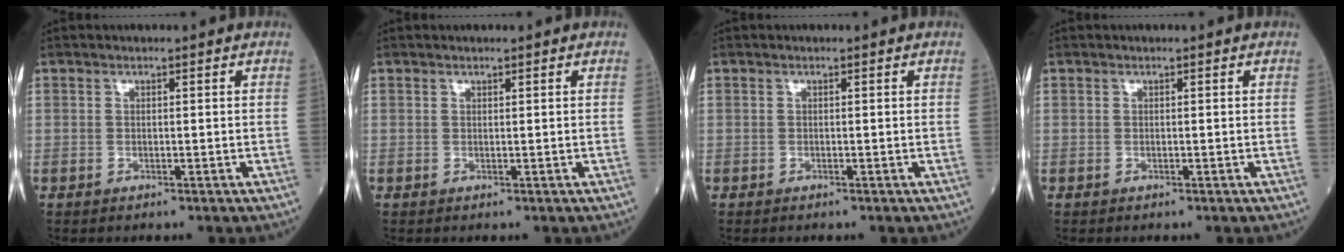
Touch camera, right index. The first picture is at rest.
{"total": 0.0}
{"total": 0.0}
{"total": 0.0}